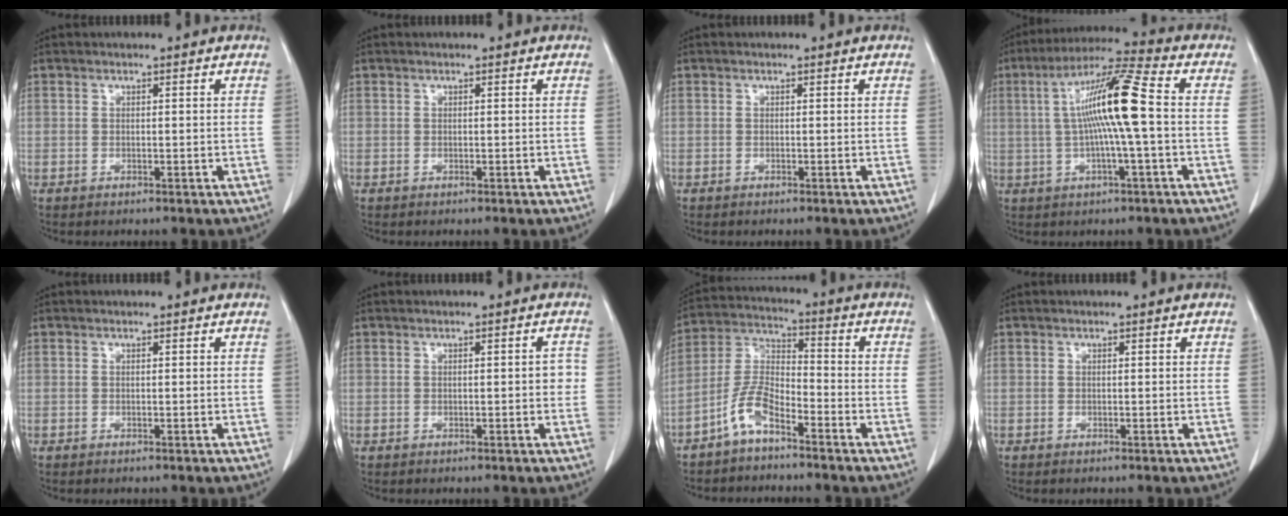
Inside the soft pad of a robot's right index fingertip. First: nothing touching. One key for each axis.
{"total": 0.0}
{"total": 0.0}
{"total": 12.1, "fx": 0.6, "fy": -0.1, "fz": 12.0, "tx": -0.223, "ty": 0.020, "tz": 0.003}
{"total": 0.0}
{"total": 1.7, "fx": -0.1, "fy": 0.6, "fz": 1.6, "tx": -0.014, "ty": 0.003, "tz": -0.002}
{"total": 7.0, "fx": -4.8, "fy": 2.1, "fz": 4.7, "tx": -0.113, "ty": 0.007, "tz": -0.102}
{"total": 0.0}